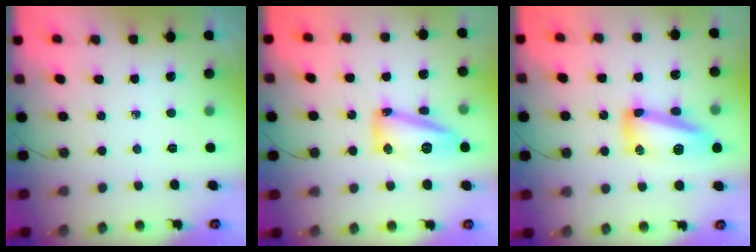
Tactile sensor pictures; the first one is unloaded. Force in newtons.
{"total": 14.4, "press": 14.4, "slide": 0.8}
{"total": 13.3, "press": 13.3, "slide": 1.0}